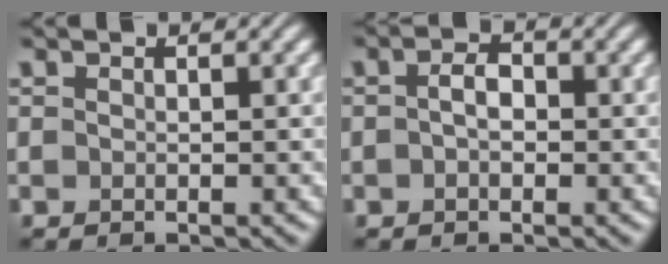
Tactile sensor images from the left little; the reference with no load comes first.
{"total": 2.0, "force": [0.0, 1.2, 1.5], "torque": [-0.029, 0.004, -0.005]}